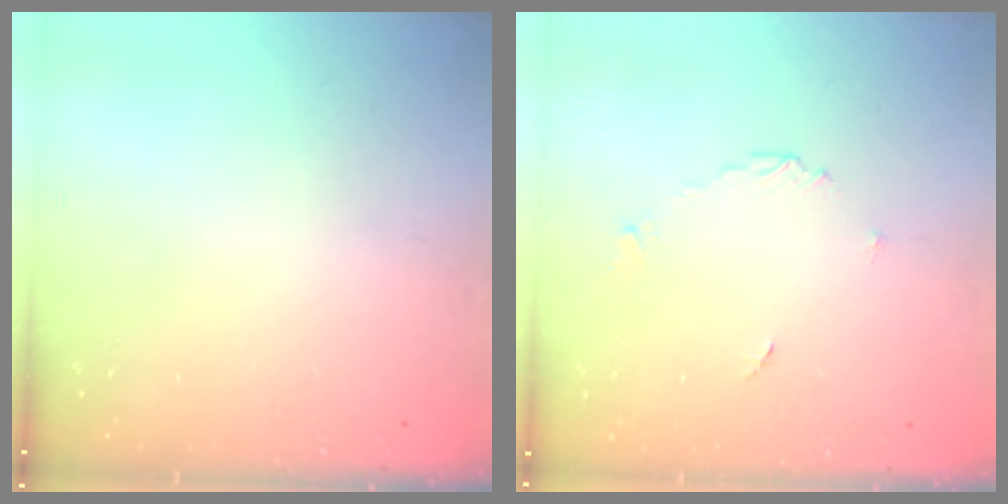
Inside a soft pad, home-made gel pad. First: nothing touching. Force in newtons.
{"total": 3.7, "press": 3.6, "slide": 0.3}